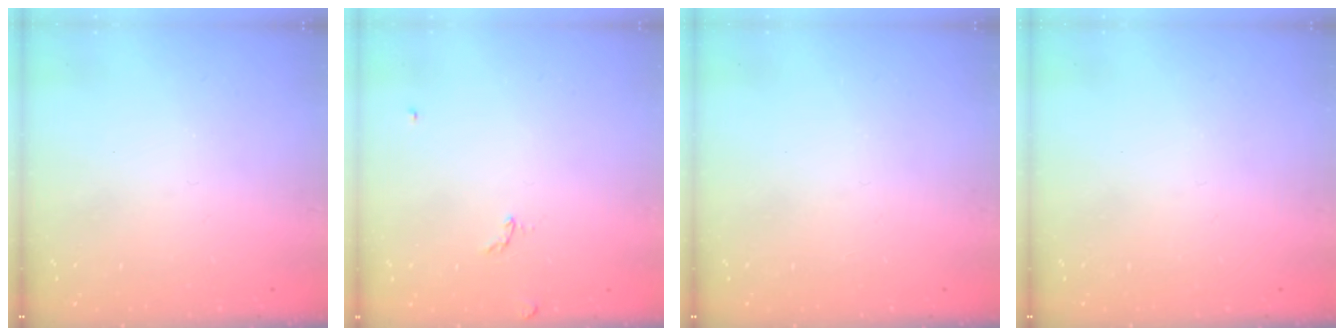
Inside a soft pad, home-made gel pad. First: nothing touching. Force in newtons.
{"total": 2.8, "press": 2.8, "slide": 0.3}
{"total": 0.0}
{"total": 0.0}